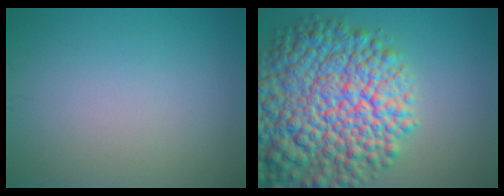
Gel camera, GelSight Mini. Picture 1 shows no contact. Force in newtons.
{"total": 14.8, "press": 14.8, "slide": 0.7}